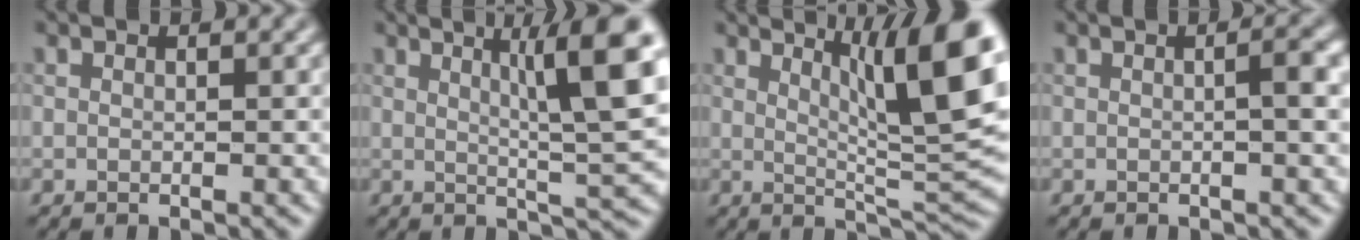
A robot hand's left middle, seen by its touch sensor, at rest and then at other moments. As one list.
[{"total": 8.1, "force": [2.6, 1.1, 7.6], "torque": [-0.099, 0.005, 0.043]}, {"total": 10.0, "force": [3.6, 2.0, 9.1], "torque": [-0.115, 0.006, 0.061]}, {"total": 2.5, "force": [0.0, 0.6, 2.4], "torque": [-0.031, 0.007, -0.002]}]